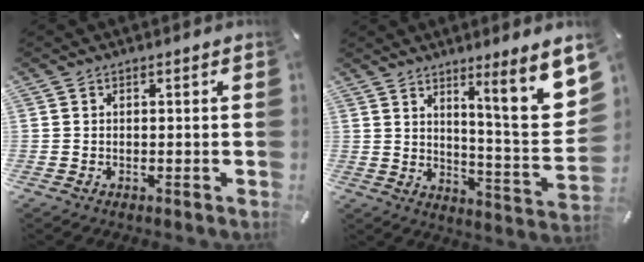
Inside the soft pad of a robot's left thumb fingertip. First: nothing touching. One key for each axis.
{"total": 14.1, "fx": 8.0, "fy": 1.0, "fz": 11.6, "tx": -0.154, "ty": -0.078, "tz": 0.116}